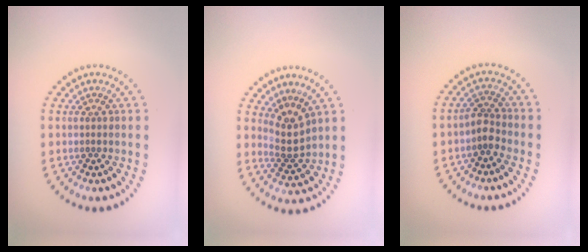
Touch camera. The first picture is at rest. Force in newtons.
{"total": 2.5, "press": 1.8, "slide": 1.8}
{"total": 1.9, "press": 1.4, "slide": 1.2}